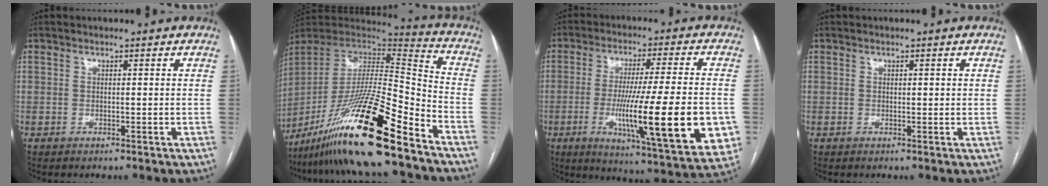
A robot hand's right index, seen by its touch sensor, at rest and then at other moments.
{"total": 24.1, "force": [-16.8, 1.4, 17.3], "torque": [-0.328, -0.029, -0.307]}
{"total": 22.3, "force": [-5.0, 1.7, 21.7], "torque": [-0.286, -0.030, -0.068]}
{"total": 0.7, "force": [0.3, 0.3, 0.6], "torque": [-0.008, 0.000, 0.003]}